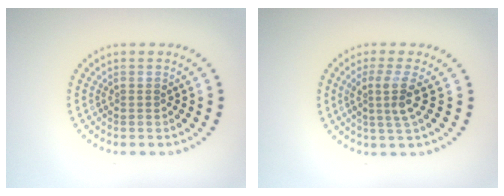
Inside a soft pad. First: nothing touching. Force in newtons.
{"total": 2.7, "press": 2.0, "slide": 1.8}